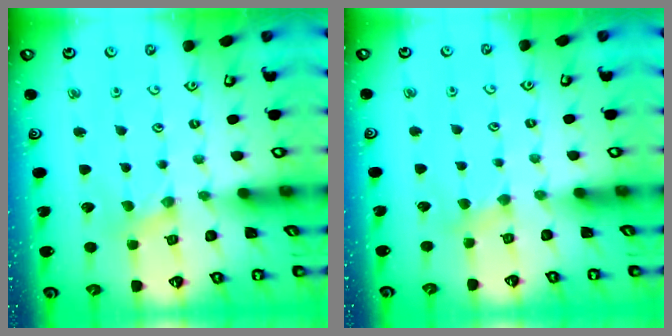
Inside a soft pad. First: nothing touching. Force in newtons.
{"total": 2.8, "press": 2.8, "slide": 0.4}